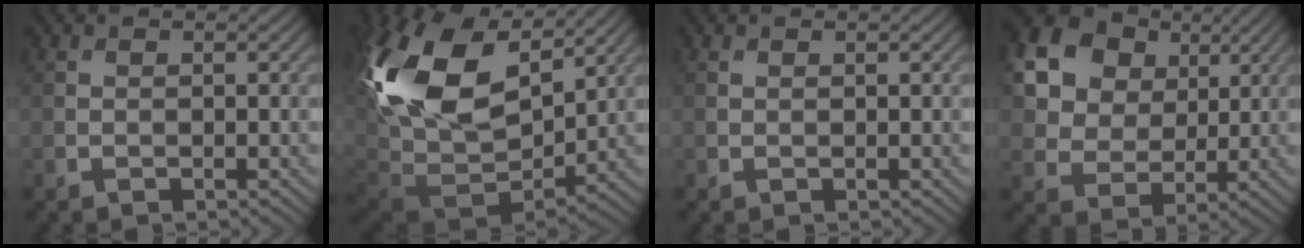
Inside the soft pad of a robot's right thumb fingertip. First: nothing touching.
{"total": 21.3, "force": [7.1, 13.4, 15.0], "torque": [-0.339, 0.033, 0.148]}
{"total": 0.0}
{"total": 22.1, "force": [10.9, 16.8, 9.4], "torque": [-0.275, 0.042, 0.213]}